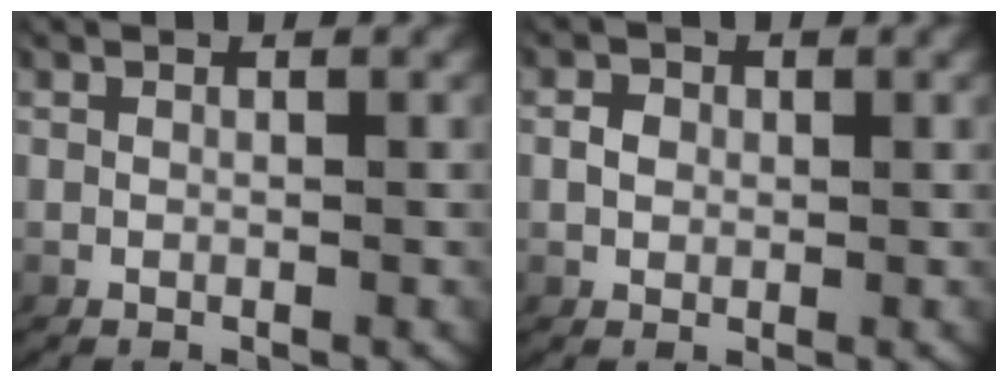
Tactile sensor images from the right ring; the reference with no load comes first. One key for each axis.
{"total": 1.0, "fx": 0.1, "fy": 0.9, "fz": 0.5, "tx": -0.015, "ty": -0.002, "tz": 0.005}